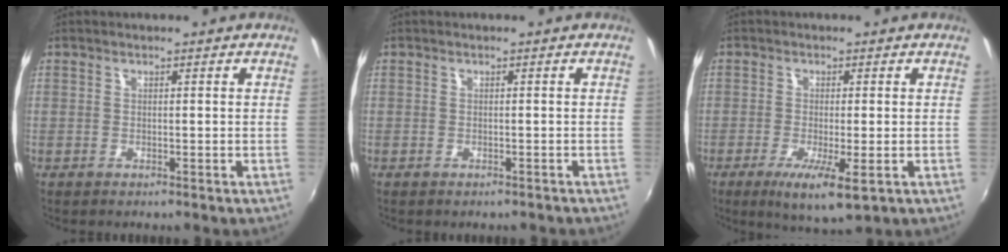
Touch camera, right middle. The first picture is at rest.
{"total": 1.3, "force": [-1.1, 0.5, 0.4], "torque": [-0.011, -0.003, -0.012]}
{"total": 7.4, "force": [-3.2, 1.2, 6.6], "torque": [-0.134, -0.026, -0.050]}